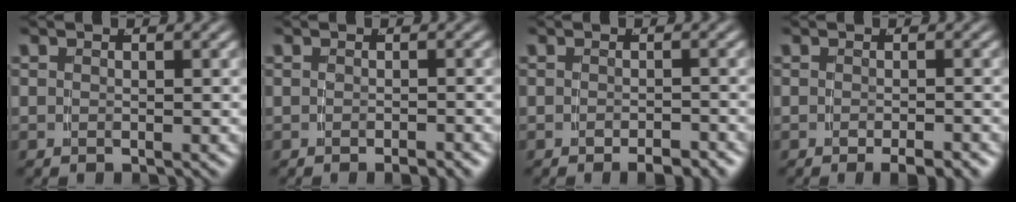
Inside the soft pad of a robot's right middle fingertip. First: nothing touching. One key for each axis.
{"total": 1.2, "fx": -1.1, "fy": -0.2, "fz": 0.5, "tx": -0.009, "ty": 0.001, "tz": -0.017}
{"total": 2.0, "fx": -1.8, "fy": 0.1, "fz": 0.9, "tx": -0.011, "ty": 0.000, "tz": -0.027}
{"total": 2.2, "fx": -1.8, "fy": 0.0, "fz": 1.3, "tx": -0.018, "ty": -0.001, "tz": -0.026}